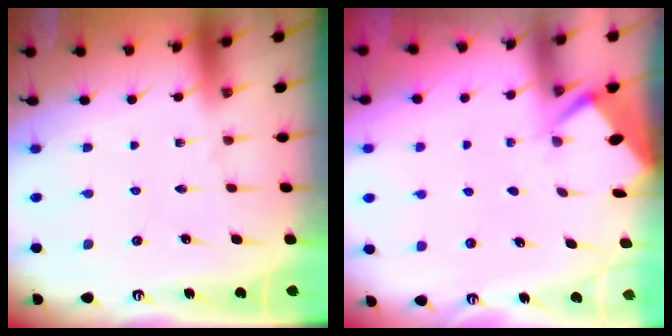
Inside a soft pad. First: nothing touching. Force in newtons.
{"total": 2.6, "press": 2.6, "slide": 0.3}